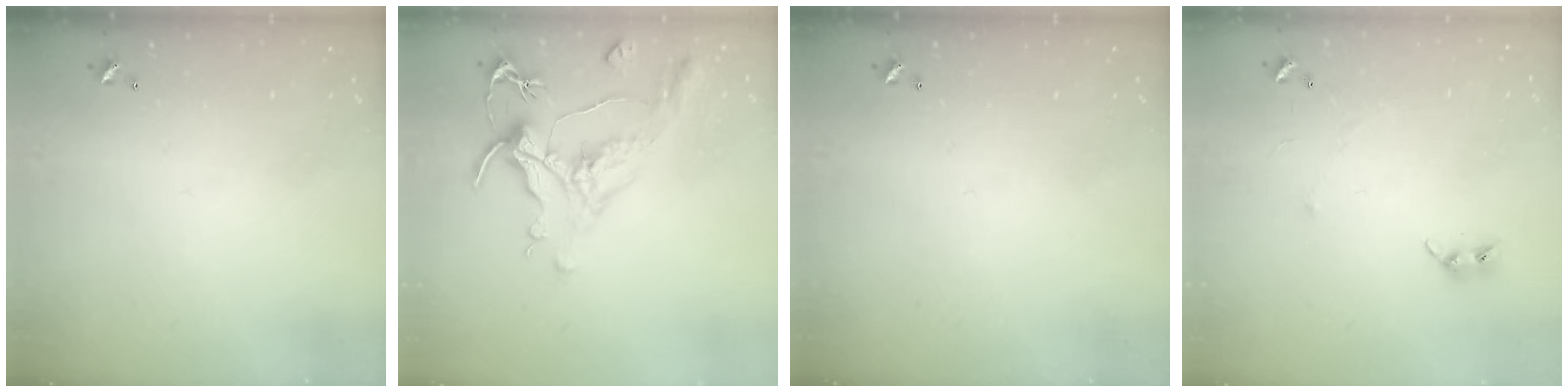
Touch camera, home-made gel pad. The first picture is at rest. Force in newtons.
{"total": 1.1, "press": 0.0, "slide": 1.1}
{"total": 0.0}
{"total": 5.4, "press": 5.4, "slide": 0.7}